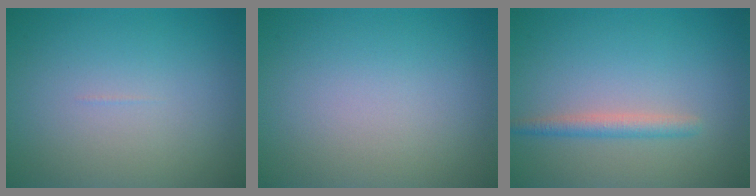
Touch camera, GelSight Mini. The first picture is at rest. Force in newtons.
{"total": 0.0}
{"total": 1.8, "press": 1.8, "slide": 0.1}